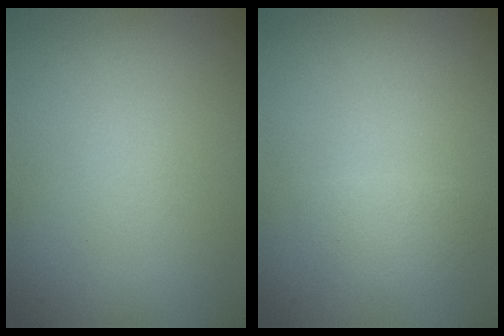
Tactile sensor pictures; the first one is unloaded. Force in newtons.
{"total": 1.5, "press": 1.5, "slide": 0.1}